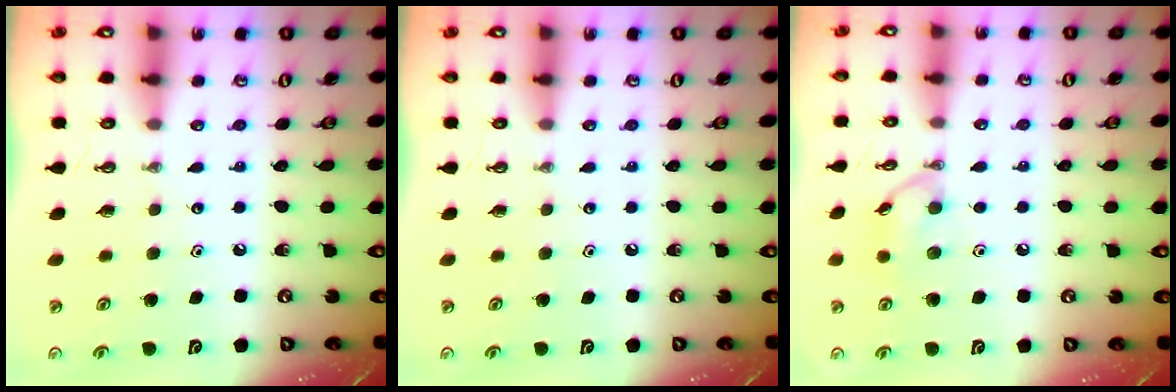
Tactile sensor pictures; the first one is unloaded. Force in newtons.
{"total": 0.0}
{"total": 8.9, "press": 8.9, "slide": 0.5}